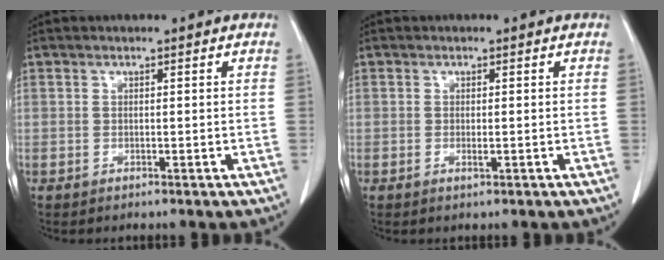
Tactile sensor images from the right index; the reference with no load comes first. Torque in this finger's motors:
{"motor_torque": [-0.30, 0.07, -0.02, -0.01]}